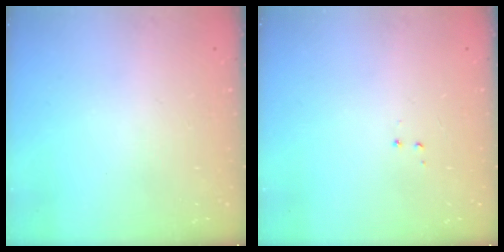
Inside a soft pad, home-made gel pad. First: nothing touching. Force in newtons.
{"total": 3.5, "press": 3.5, "slide": 0.5}